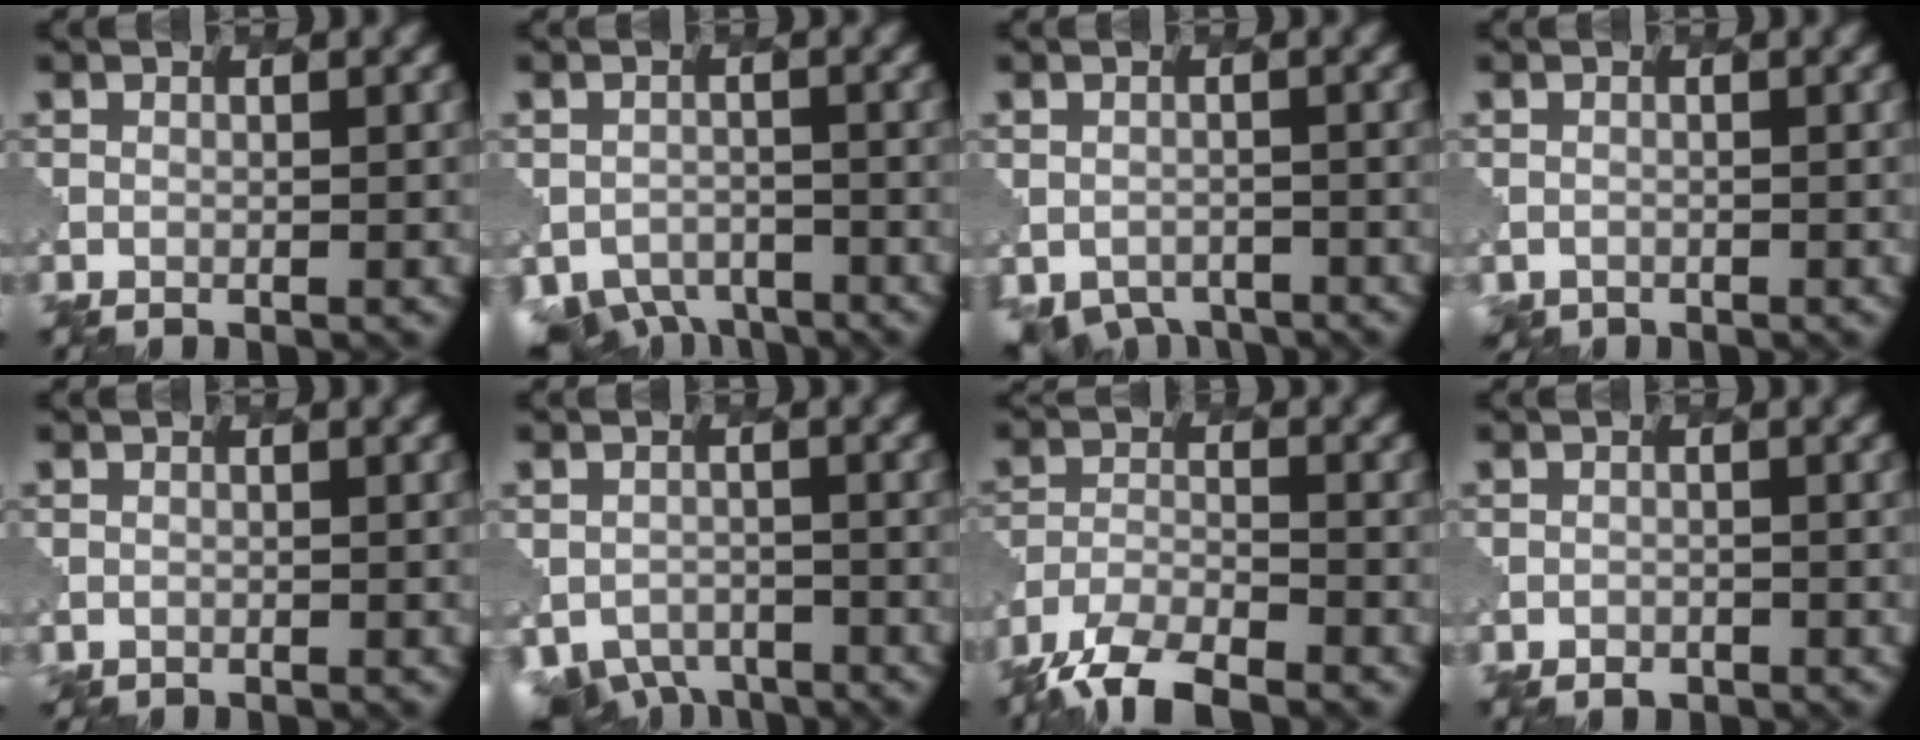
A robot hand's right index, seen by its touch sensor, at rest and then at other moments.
{"total": 6.4, "force": [-5.6, 2.8, 1.1], "torque": [-0.012, -0.021, -0.079]}
{"total": 4.4, "force": [-3.6, 2.2, 1.0], "torque": [-0.015, -0.022, -0.048]}
{"total": 1.0, "force": [-0.8, 0.5, -0.5], "torque": [0.007, -0.007, -0.009]}
{"total": 0.5, "force": [-0.3, 0.3, -0.2], "torque": [0.002, -0.006, -0.004]}
{"total": 5.2, "force": [-4.5, 2.6, 0.9], "torque": [-0.011, -0.020, -0.062]}
{"total": 5.9, "force": [-4.9, 1.8, 2.8], "torque": [-0.054, -0.013, -0.098]}
{"total": 1.0, "force": [-0.7, 0.7, 0.1], "torque": [0.000, -0.002, -0.011]}